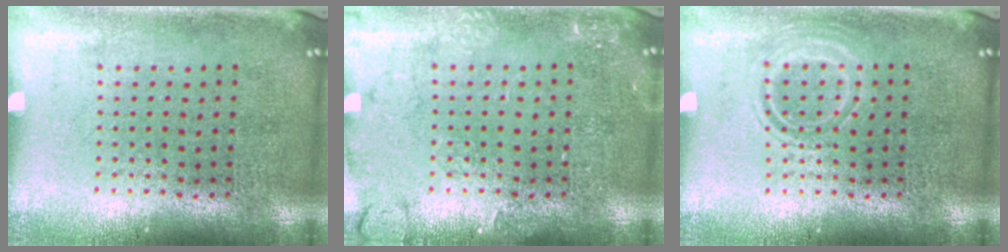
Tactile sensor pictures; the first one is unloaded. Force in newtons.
{"total": 2.2, "press": 2.2, "slide": 0.4}
{"total": 1.7, "press": 1.7, "slide": 0.2}